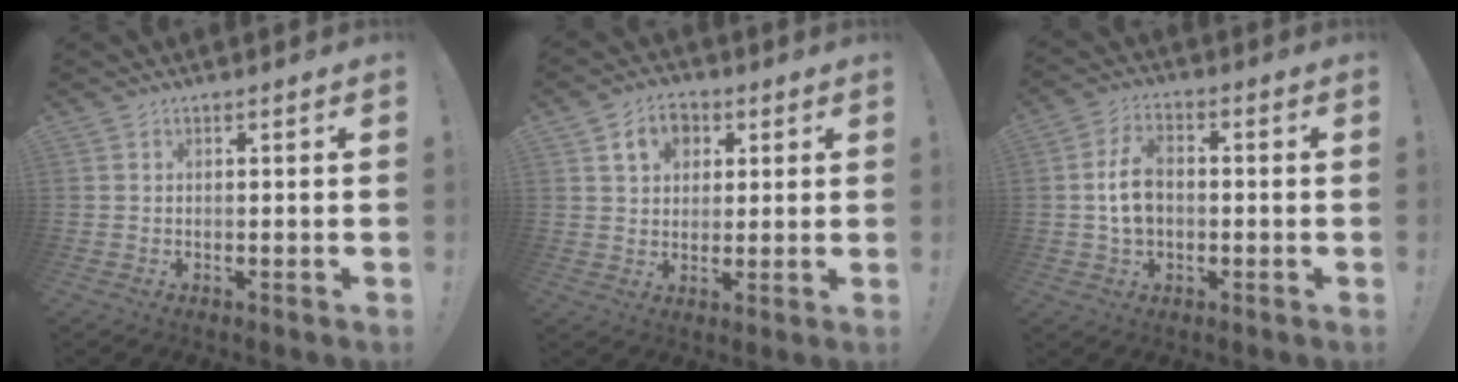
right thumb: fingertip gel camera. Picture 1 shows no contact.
{"total": 8.7, "force": [3.6, 6.7, 4.2], "torque": [-0.055, -0.004, 0.068]}
{"total": 8.6, "force": [-0.2, 6.0, 6.2], "torque": [-0.104, 0.008, -0.004]}